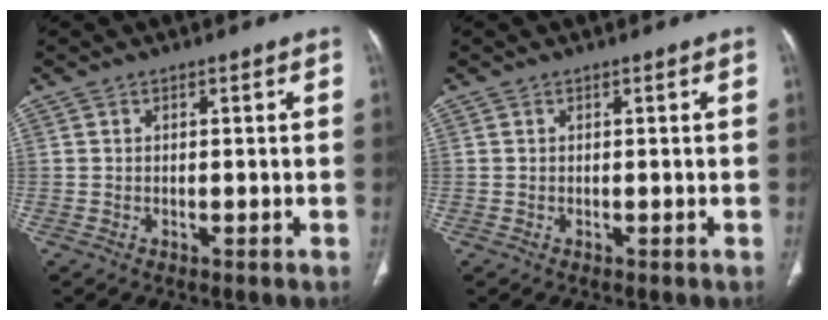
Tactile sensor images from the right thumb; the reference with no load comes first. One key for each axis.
{"total": 0.0}